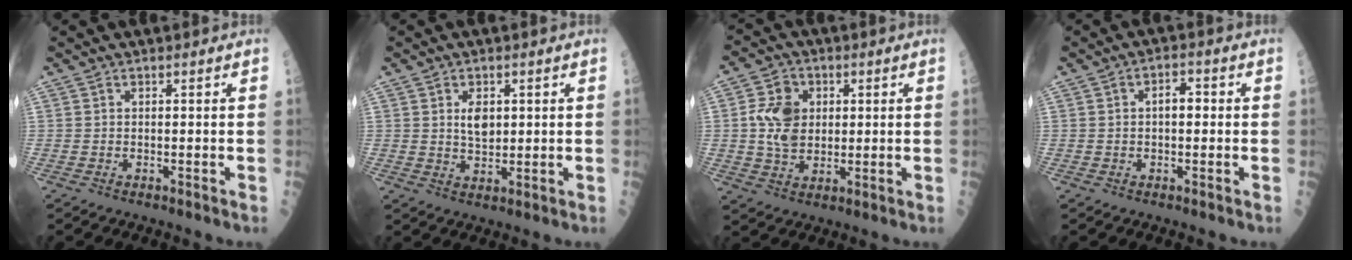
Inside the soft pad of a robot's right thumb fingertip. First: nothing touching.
{"total": 4.0, "force": [1.0, 2.4, 3.1], "torque": [-0.040, -0.008, 0.018]}
{"total": 8.8, "force": [1.1, 6.7, 5.6], "torque": [-0.081, 0.000, 0.020]}
{"total": 3.4, "force": [0.2, 1.9, 2.8], "torque": [-0.036, 0.011, 0.001]}